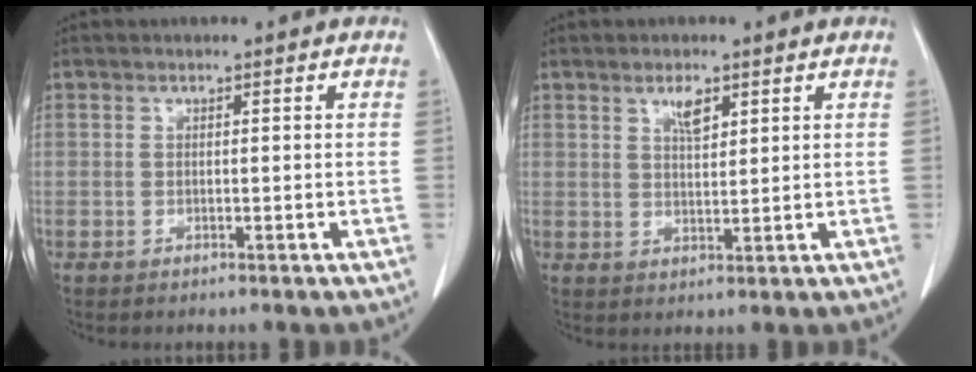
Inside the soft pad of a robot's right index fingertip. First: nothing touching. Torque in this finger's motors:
{"motor_torque": [0.06, 0.04, 0.04, 0.03]}